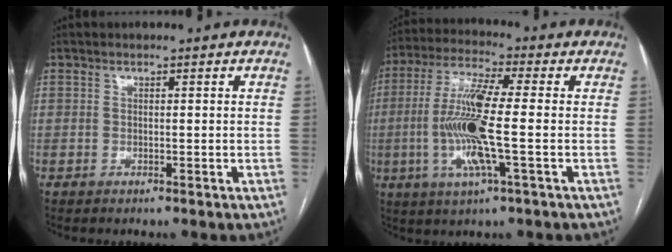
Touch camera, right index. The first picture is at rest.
{"total": 12.5, "force": [-1.7, 0.7, 12.4], "torque": [-0.256, -0.006, -0.039]}